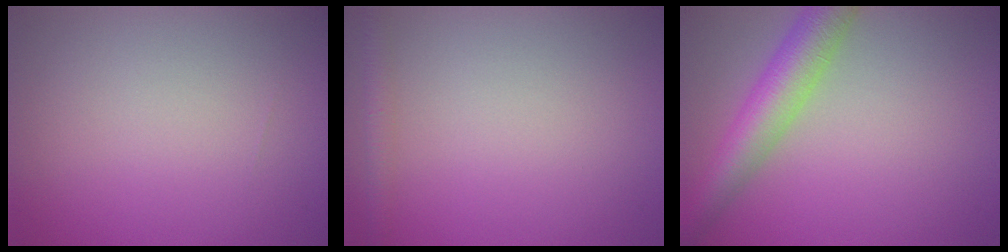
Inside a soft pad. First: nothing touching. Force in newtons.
{"total": 1.8, "press": 1.8, "slide": 0.1}
{"total": 5.6, "press": 5.6, "slide": 0.2}